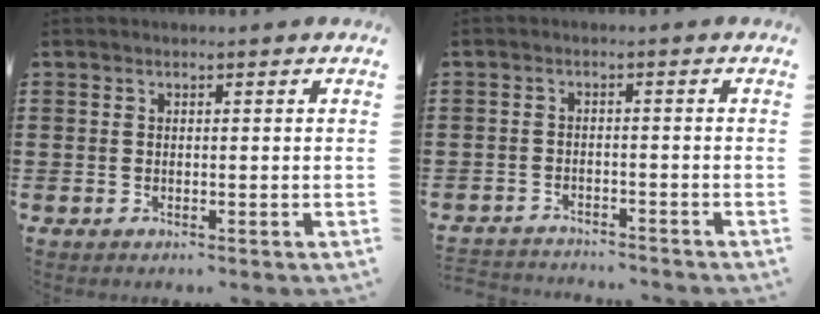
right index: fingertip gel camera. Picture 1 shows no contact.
{"total": 2.4, "force": [-2.4, 0.0, -0.2], "torque": [-0.006, -0.003, -0.053]}